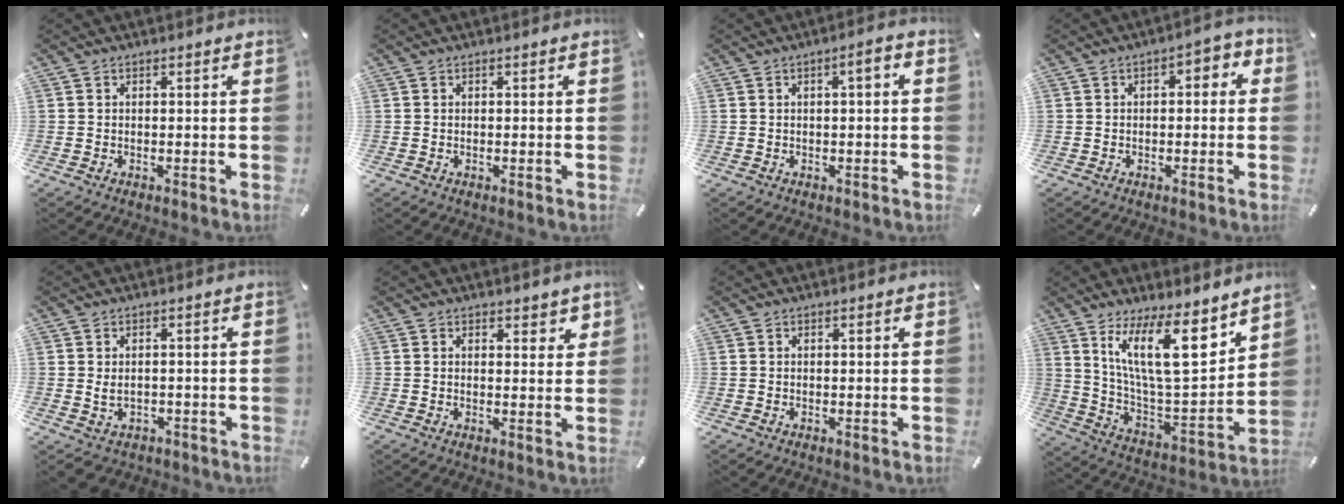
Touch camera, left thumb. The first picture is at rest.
{"total": 0.0}
{"total": 3.0, "force": [0.1, 0.7, 2.9], "torque": [-0.047, 0.004, -0.004]}
{"total": 3.2, "force": [-1.0, 1.7, 2.6], "torque": [-0.040, 0.014, -0.024]}
{"total": 2.8, "force": [-0.6, 2.1, 1.8], "torque": [-0.041, 0.001, -0.013]}
{"total": 2.7, "force": [1.8, 1.7, 0.9], "torque": [0.001, -0.010, 0.028]}
{"total": 0.0}
{"total": 19.1, "force": [11.0, 6.4, 14.2], "torque": [-0.245, -0.067, 0.182]}